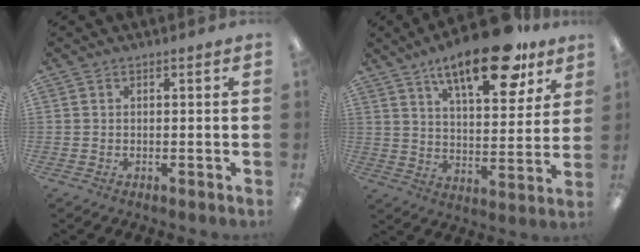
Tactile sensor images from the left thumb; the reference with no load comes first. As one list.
[{"total": 19.3, "force": [12.8, 7.1, 12.7], "torque": [-0.183, -0.066, 0.203]}]